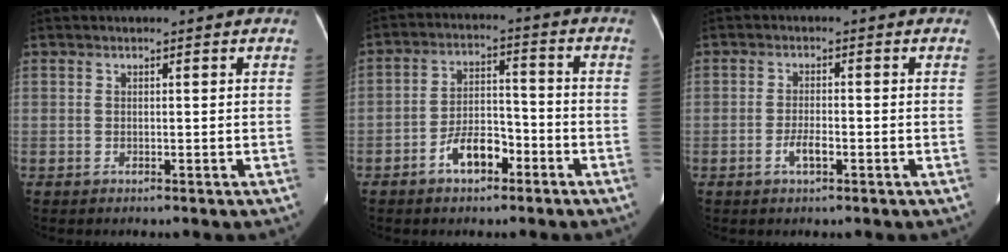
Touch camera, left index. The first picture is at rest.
{"total": 6.8, "force": [-3.9, 3.2, 4.6], "torque": [-0.092, 0.018, -0.067]}
{"total": 2.7, "force": [-1.3, 0.7, 2.2], "torque": [-0.045, 0.000, -0.022]}